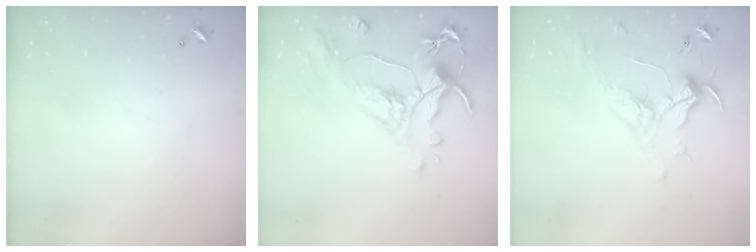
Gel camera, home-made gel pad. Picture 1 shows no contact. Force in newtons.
{"total": 1.5, "press": 0.1, "slide": 1.5}
{"total": 1.9, "press": 1.7, "slide": 0.7}